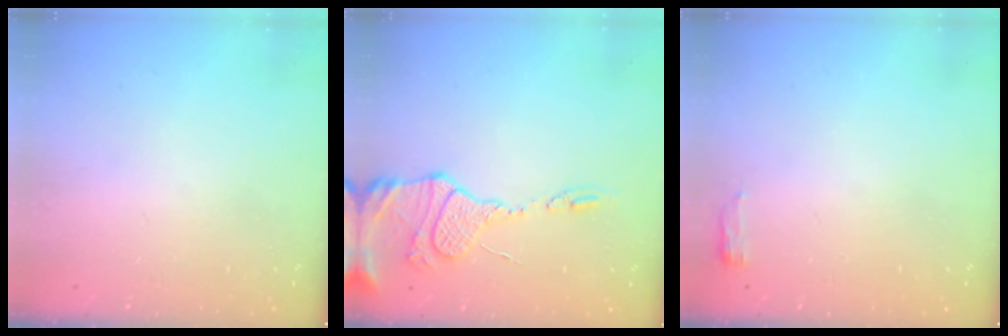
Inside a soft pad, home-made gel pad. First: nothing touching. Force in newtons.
{"total": 13.6, "press": 13.5, "slide": 1.1}
{"total": 3.3, "press": 3.2, "slide": 1.0}